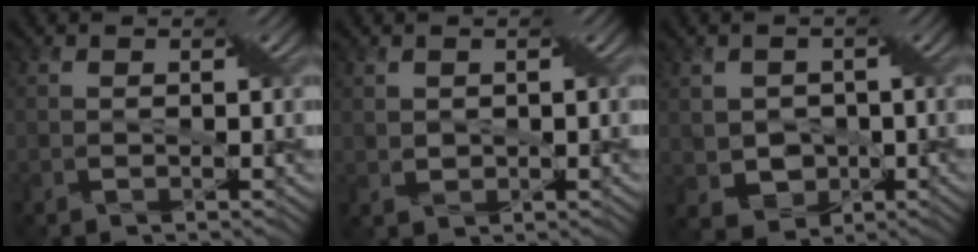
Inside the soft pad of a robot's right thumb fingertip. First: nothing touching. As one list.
[{"total": 1.0, "force": [0.8, 0.6, 0.2], "torque": [-0.028, -0.005, 0.024]}, {"total": 3.5, "force": [0.2, 3.2, 1.4], "torque": [-0.061, -0.021, 0.008]}]